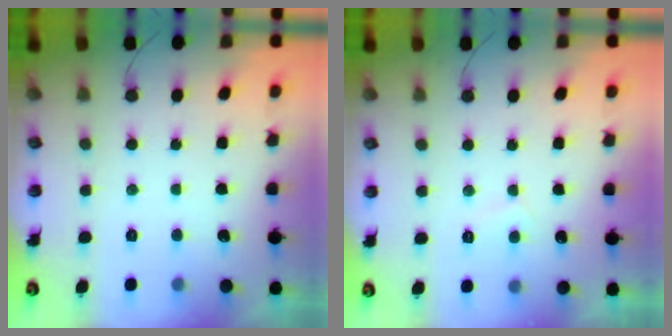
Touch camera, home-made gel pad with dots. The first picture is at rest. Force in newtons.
{"total": 4.2, "press": 4.1, "slide": 0.5}